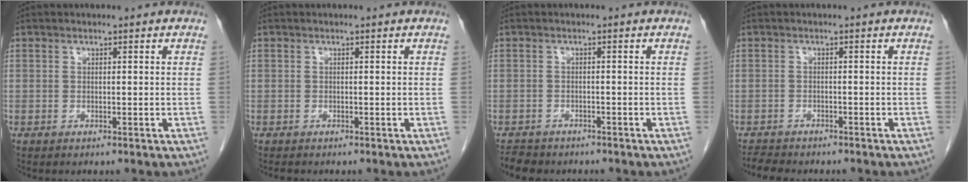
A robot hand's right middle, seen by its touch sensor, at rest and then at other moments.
{"total": 0.8, "force": [-0.7, 0.2, 0.3], "torque": [-0.010, -0.002, -0.012]}
{"total": 4.3, "force": [-3.7, 1.9, 1.1], "torque": [-0.022, -0.005, -0.055]}
{"total": 4.3, "force": [-3.9, 1.2, 1.3], "torque": [-0.024, -0.009, -0.060]}